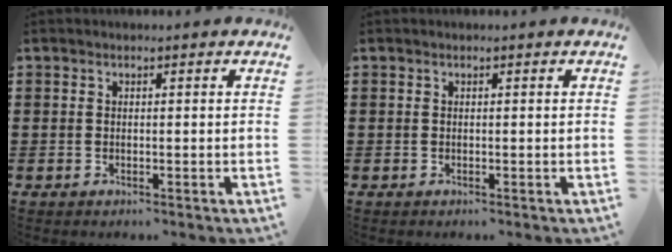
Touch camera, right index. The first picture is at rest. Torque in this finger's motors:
{"motor_torque": [-0.11, 0.23, 0.03, 0.00]}